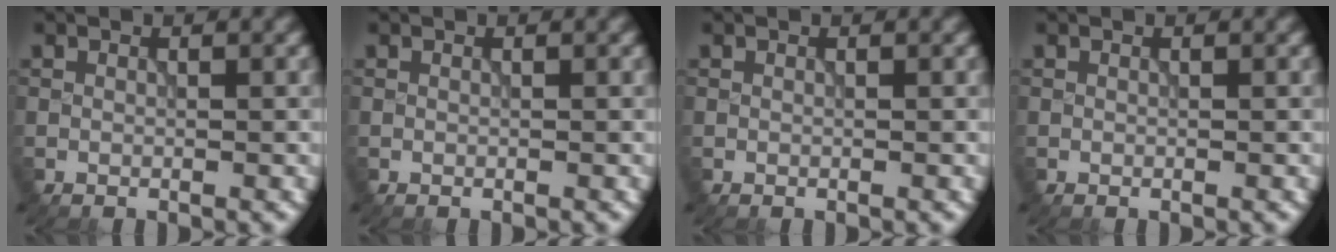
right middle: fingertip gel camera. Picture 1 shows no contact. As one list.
[{"total": 0.0}, {"total": 0.0}, {"total": 0.0}]